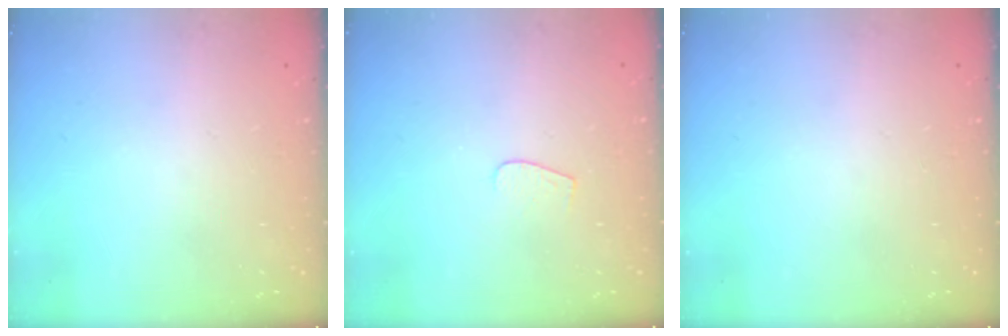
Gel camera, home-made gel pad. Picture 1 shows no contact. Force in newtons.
{"total": 3.7, "press": 3.7, "slide": 0.3}
{"total": 0.0}